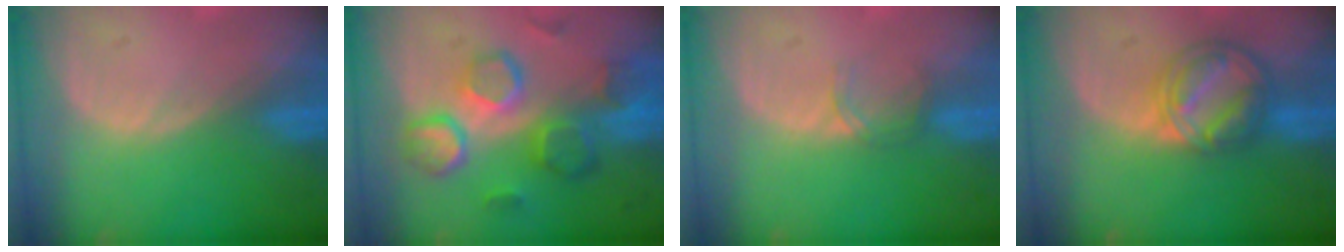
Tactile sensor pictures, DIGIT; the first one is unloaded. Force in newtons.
{"total": 10.5, "press": 9.2, "slide": 5.1}
{"total": 1.9, "press": 1.9, "slide": 0.3}
{"total": 8.4, "press": 7.1, "slide": 4.5}